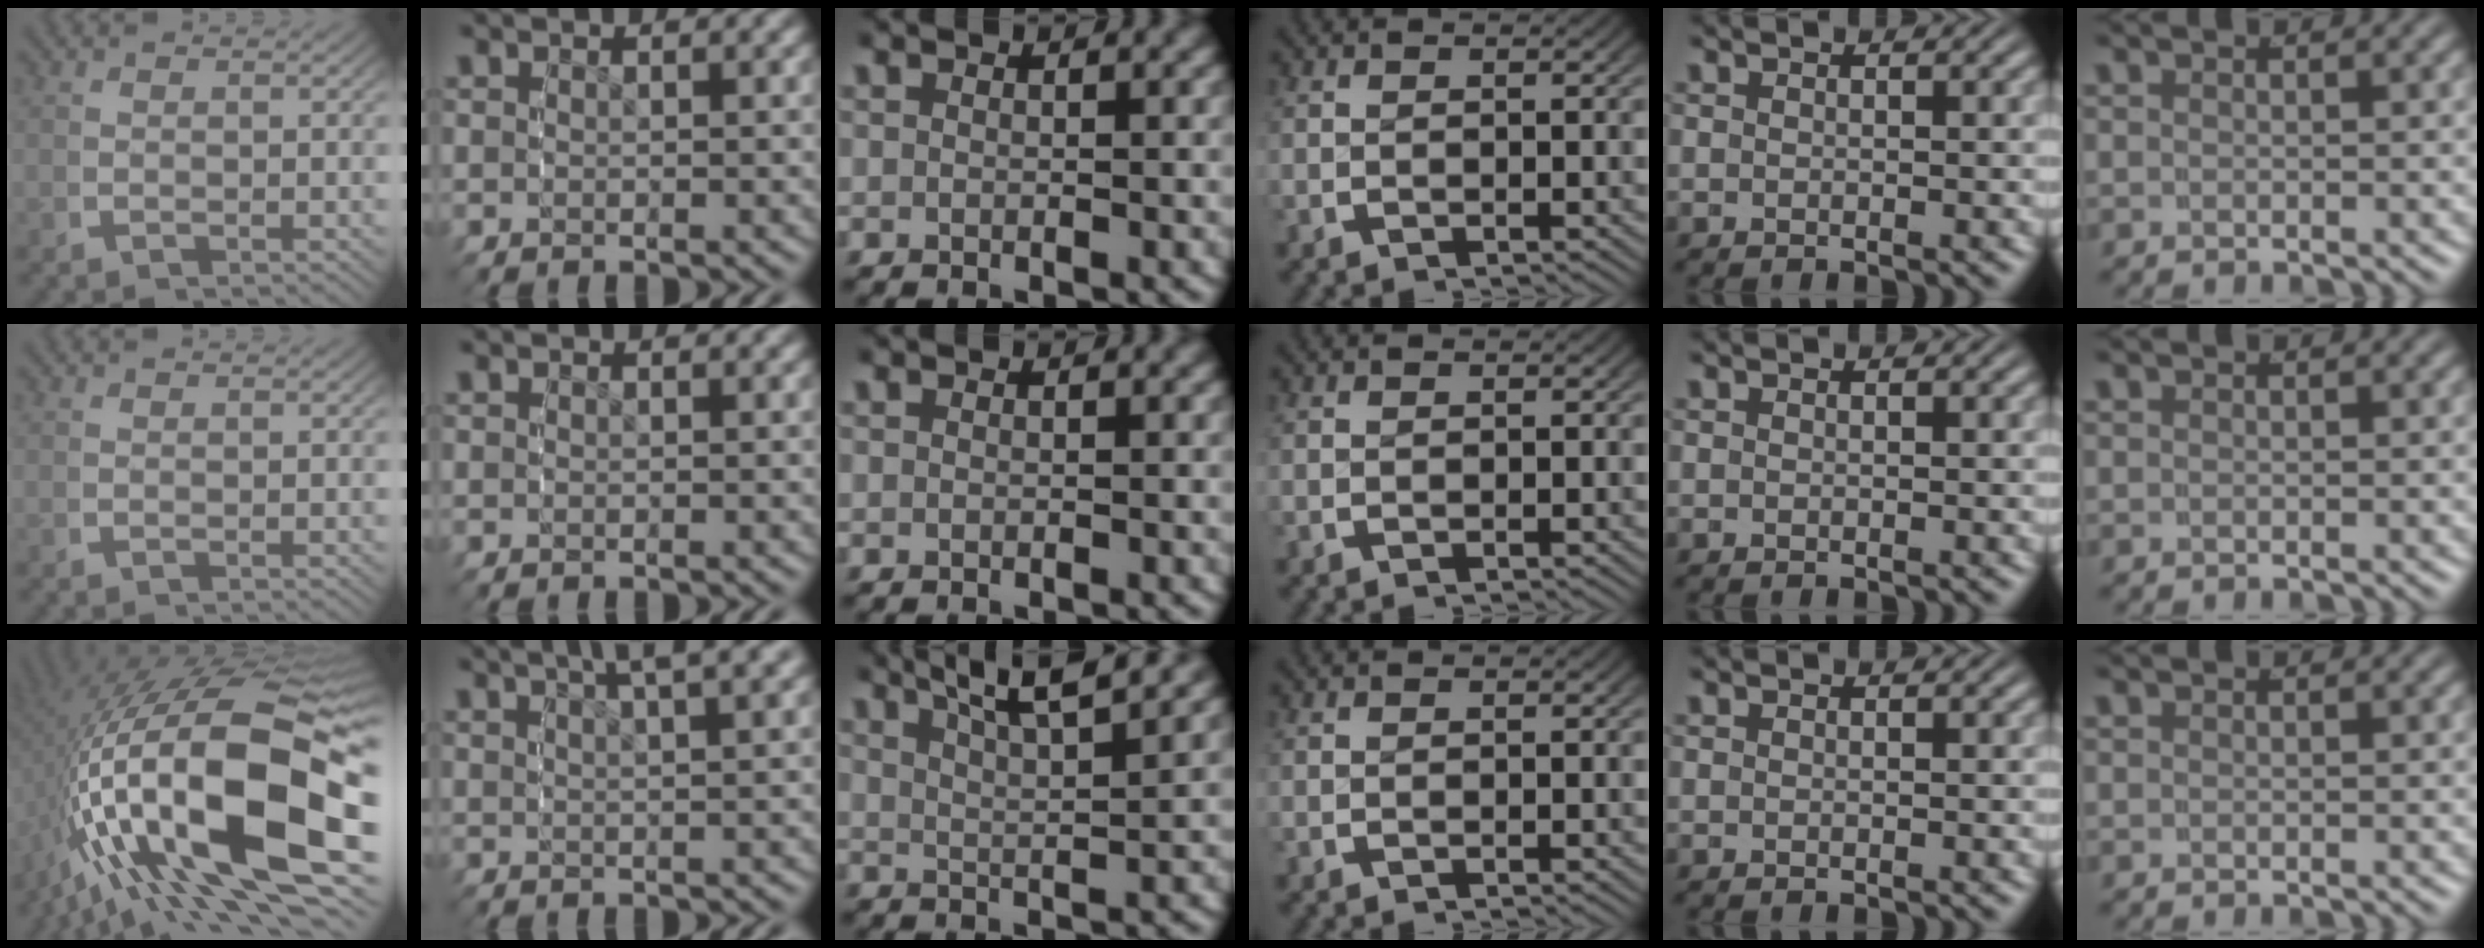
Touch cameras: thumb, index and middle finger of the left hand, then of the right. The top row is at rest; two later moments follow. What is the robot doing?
{"motion": "grasp_and_lifting", "object": "dispenser bottle"}